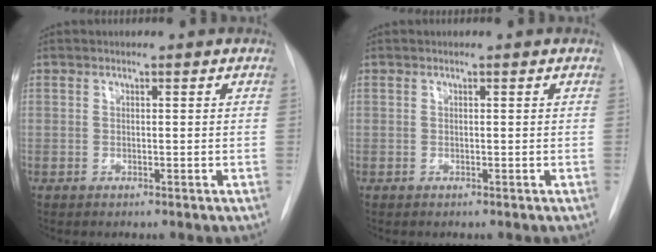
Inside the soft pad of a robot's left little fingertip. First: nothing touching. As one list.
[{"total": 0.0}]